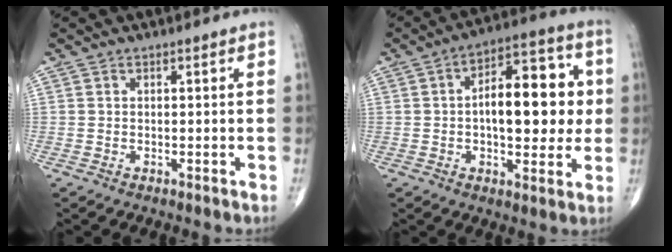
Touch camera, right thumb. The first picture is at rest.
{"total": 16.9, "force": [0.9, 8.2, 14.7], "torque": [-0.177, 0.022, 0.007]}